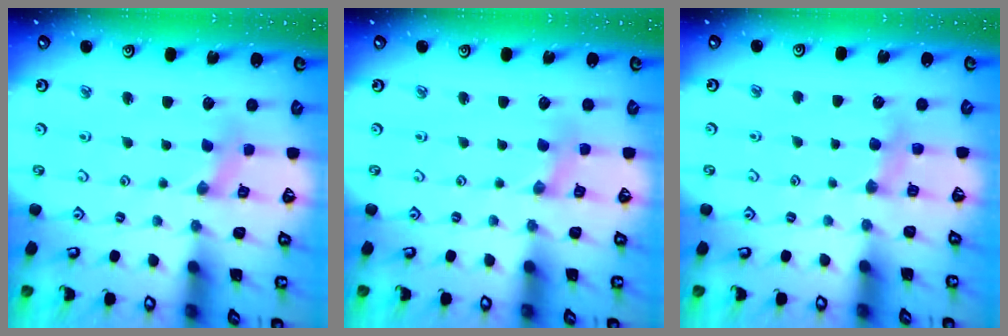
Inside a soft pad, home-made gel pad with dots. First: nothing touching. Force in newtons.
{"total": 1.1, "press": 1.1, "slide": 0.2}
{"total": 4.8, "press": 4.7, "slide": 0.6}